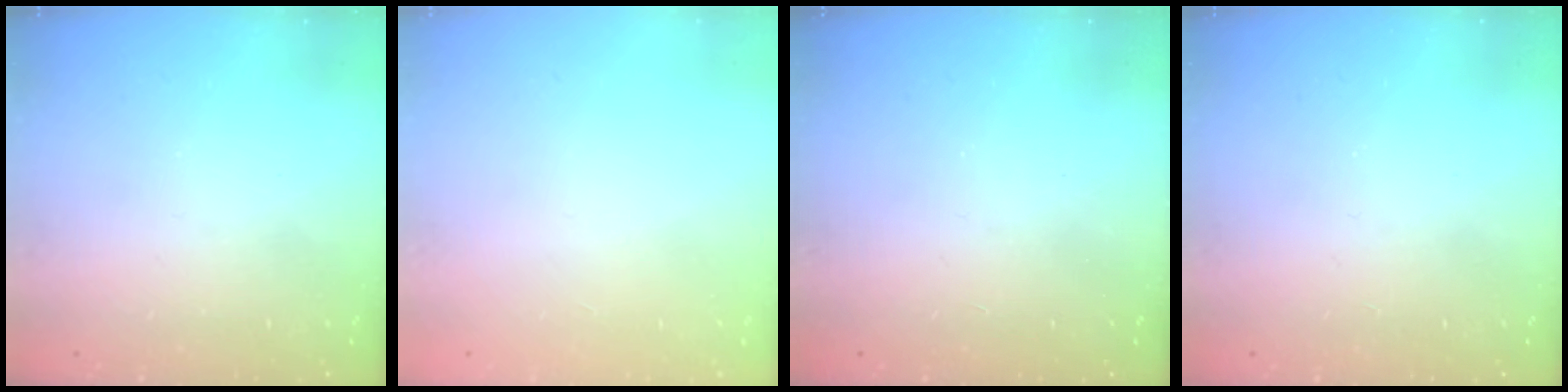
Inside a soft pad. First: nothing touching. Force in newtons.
{"total": 0.0}
{"total": 0.0}
{"total": 0.0}